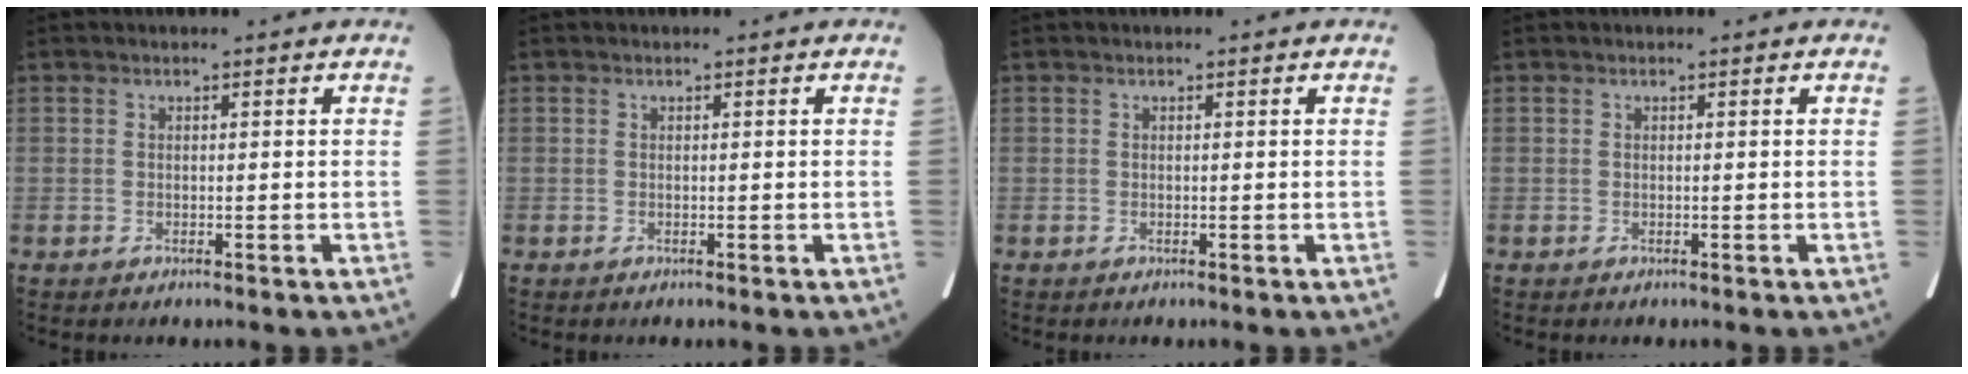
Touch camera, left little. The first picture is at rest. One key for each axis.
{"total": 0.0}
{"total": 0.0}
{"total": 0.0}